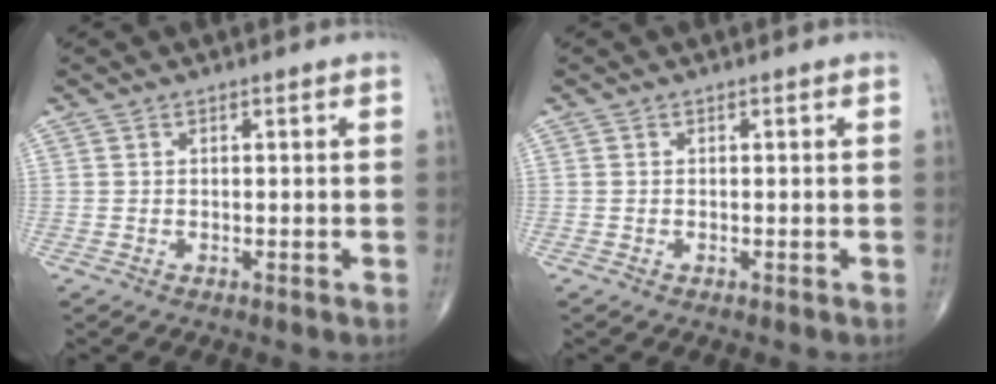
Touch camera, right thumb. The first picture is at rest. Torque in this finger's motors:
{"motor_torque": [-0.25, -0.04, -0.21, -0.23, 0.00]}